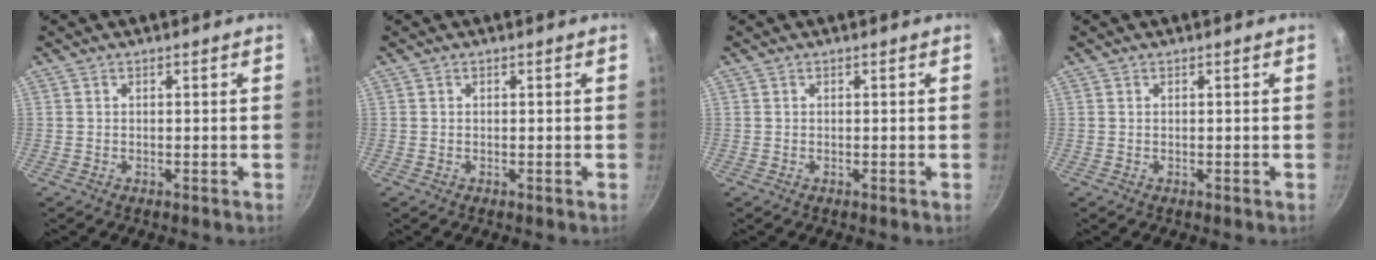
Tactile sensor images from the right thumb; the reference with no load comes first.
{"total": 0.0}
{"total": 0.0}
{"total": 0.0}